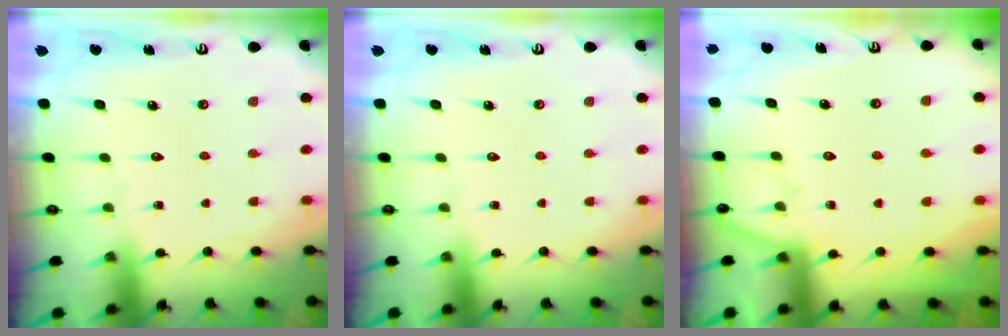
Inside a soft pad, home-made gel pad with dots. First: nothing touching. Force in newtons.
{"total": 0.0}
{"total": 3.9, "press": 3.9, "slide": 0.6}